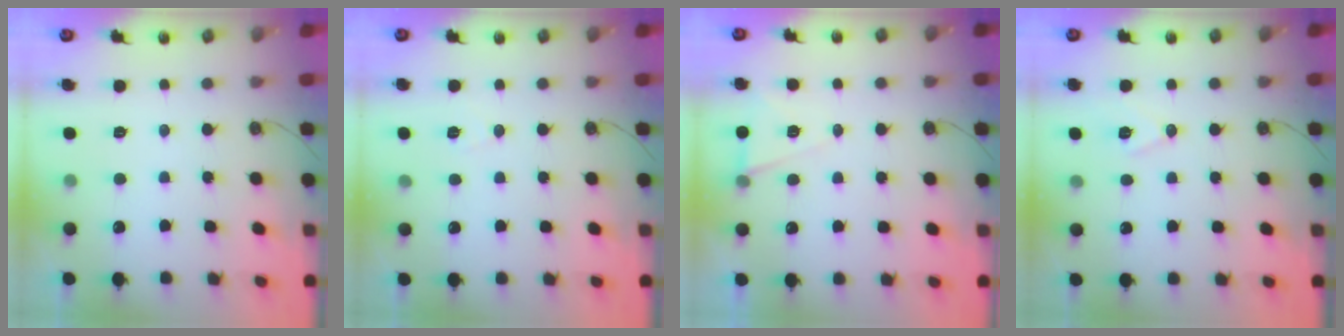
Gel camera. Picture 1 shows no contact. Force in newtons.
{"total": 5.2, "press": 4.5, "slide": 2.6}
{"total": 6.4, "press": 4.5, "slide": 4.5}
{"total": 7.4, "press": 6.4, "slide": 3.7}